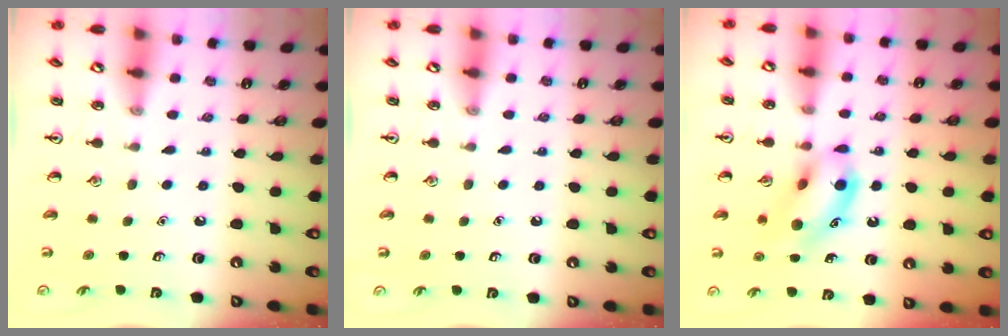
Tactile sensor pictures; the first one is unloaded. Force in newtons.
{"total": 0.0}
{"total": 13.2, "press": 13.0, "slide": 2.2}